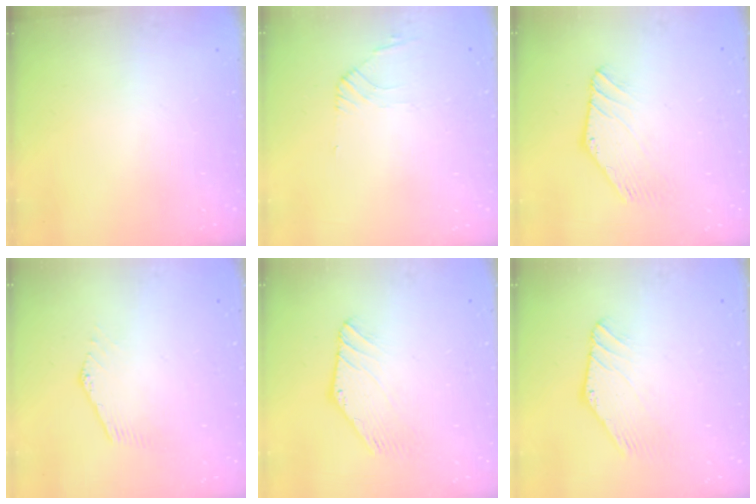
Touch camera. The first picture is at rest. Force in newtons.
{"total": 1.3, "press": 1.2, "slide": 0.4}
{"total": 1.3, "press": 1.3, "slide": 0.1}
{"total": 0.5, "press": 0.4, "slide": 0.4}
{"total": 1.3, "press": 1.3, "slide": 0.1}
{"total": 1.4, "press": 1.4, "slide": 0.0}